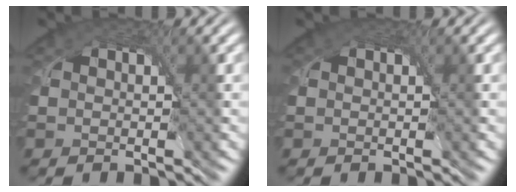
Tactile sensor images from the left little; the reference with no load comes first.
{"total": 0.5, "force": [0.3, 0.4, 0.3], "torque": [-0.007, 0.001, 0.003]}